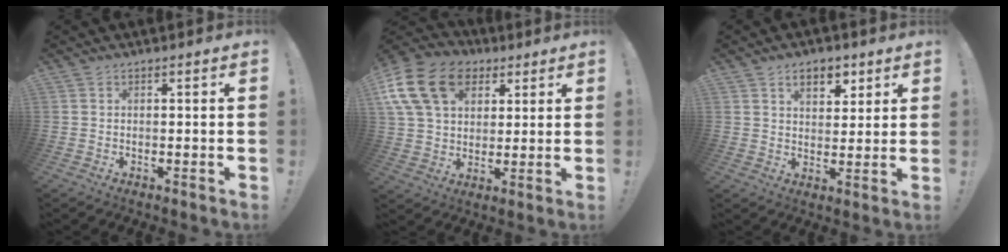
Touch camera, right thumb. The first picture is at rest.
{"total": 19.1, "force": [7.2, 13.9, 10.9], "torque": [-0.189, -0.022, 0.135]}
{"total": 7.8, "force": [4.3, 4.6, 4.6], "torque": [-0.066, -0.012, 0.076]}